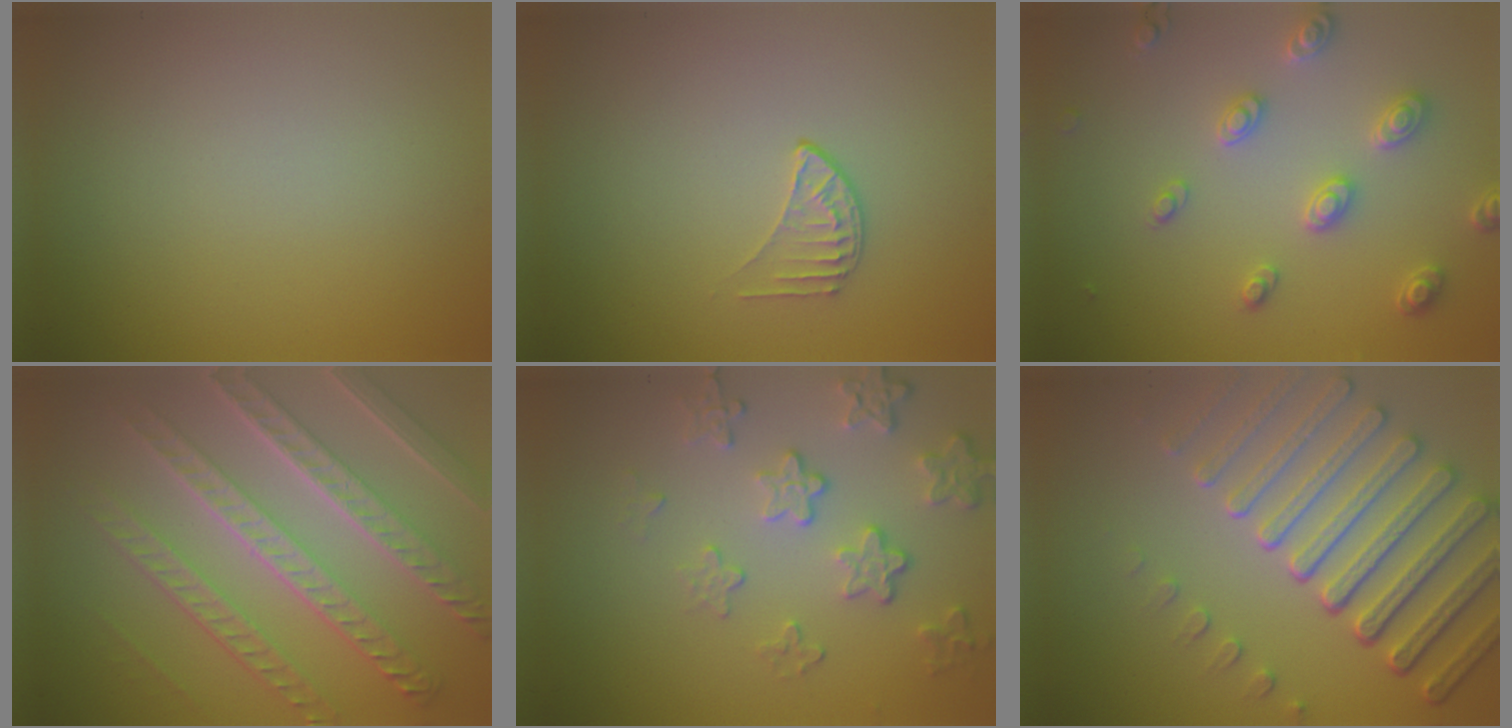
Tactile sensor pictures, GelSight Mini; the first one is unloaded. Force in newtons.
{"total": 1.4, "press": 0.9, "slide": 1.1}
{"total": 3.0, "press": 3.0, "slide": 0.7}
{"total": 8.3, "press": 6.2, "slide": 5.5}
{"total": 4.2, "press": 3.2, "slide": 2.7}
{"total": 7.7, "press": 5.8, "slide": 5.0}